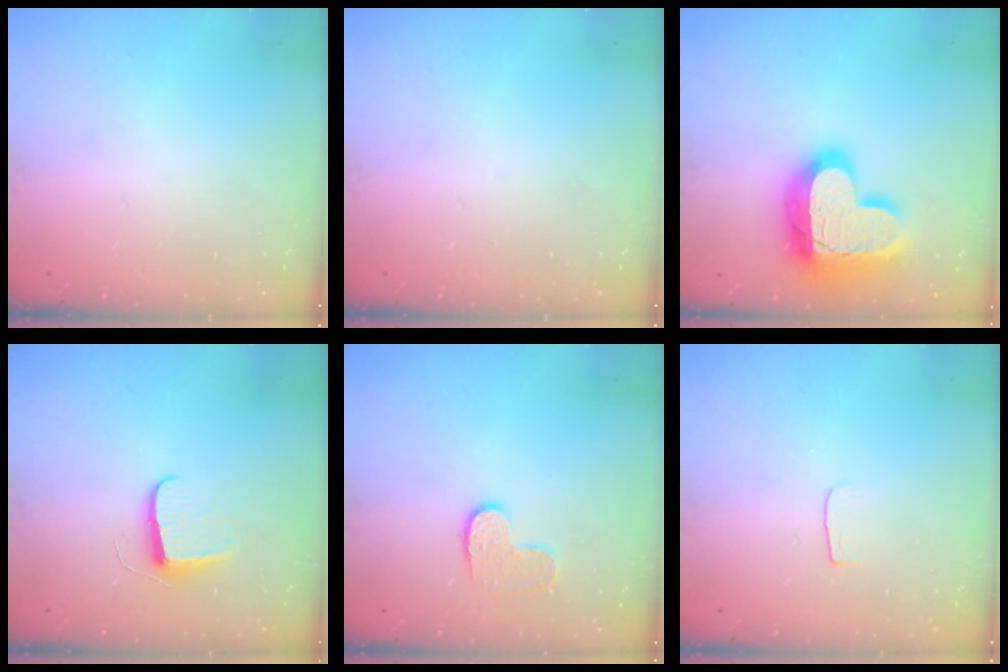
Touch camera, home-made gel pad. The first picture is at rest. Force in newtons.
{"total": 0.0}
{"total": 23.6, "press": 23.5, "slide": 2.0}
{"total": 7.3, "press": 7.3, "slide": 0.4}
{"total": 7.3, "press": 7.3, "slide": 0.2}
{"total": 3.0, "press": 3.0, "slide": 0.3}